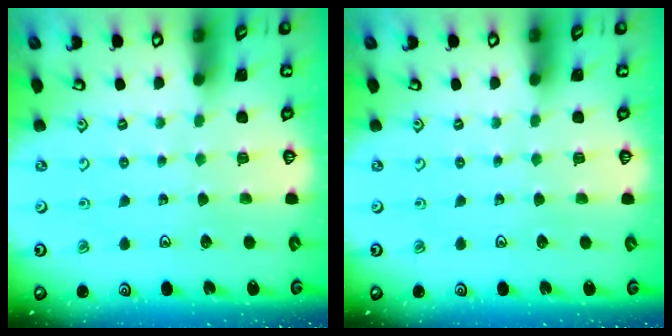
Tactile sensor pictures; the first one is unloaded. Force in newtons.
{"total": 0.0}